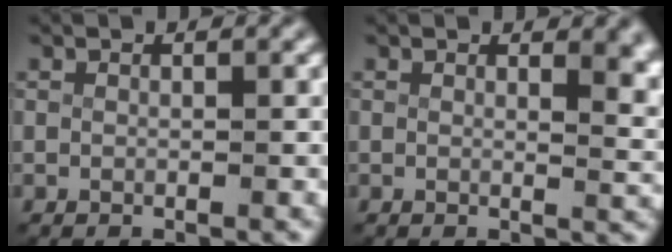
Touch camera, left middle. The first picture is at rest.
{"total": 3.1, "force": [1.6, 1.0, 2.4], "torque": [-0.016, -0.014, 0.025]}